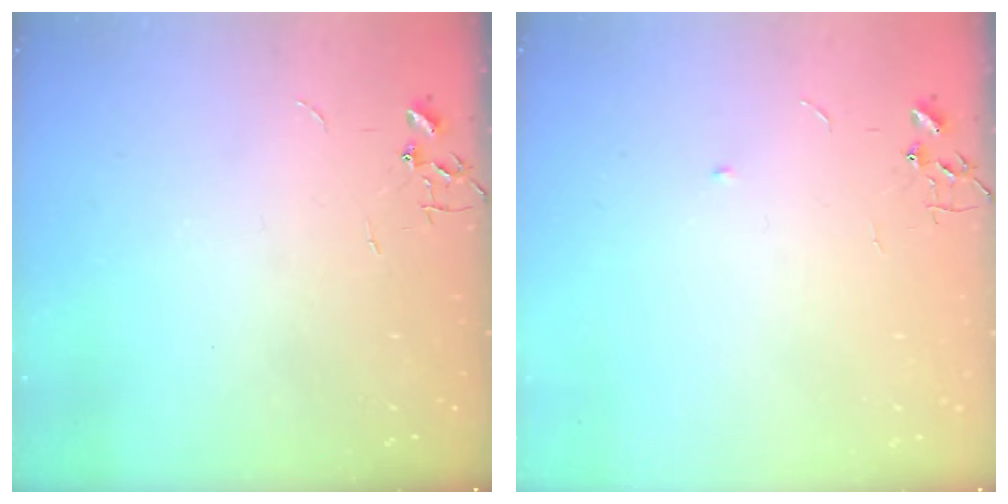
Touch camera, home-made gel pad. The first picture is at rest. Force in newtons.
{"total": 4.0, "press": 3.9, "slide": 0.9}